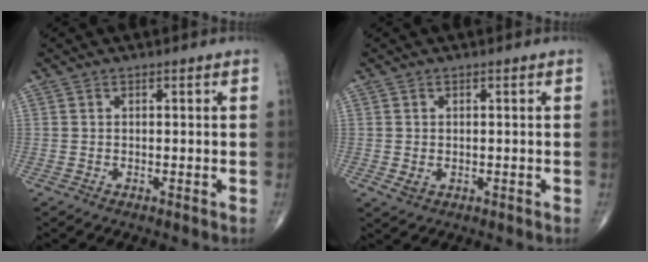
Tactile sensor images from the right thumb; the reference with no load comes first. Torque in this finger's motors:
{"motor_torque": [1.27, 2.58, -0.13, -0.06, 0.01]}